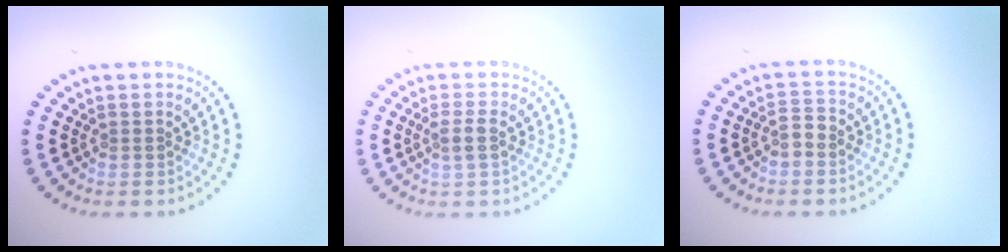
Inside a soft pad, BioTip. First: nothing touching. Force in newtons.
{"total": 1.6, "press": 1.4, "slide": 0.7}
{"total": 1.4, "press": 1.4, "slide": 0.4}